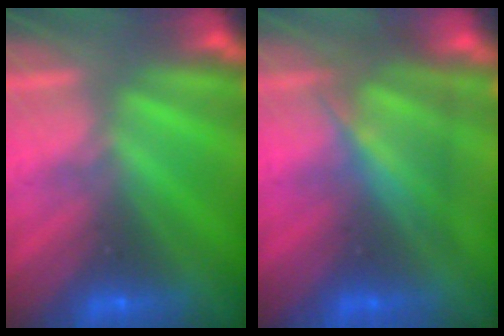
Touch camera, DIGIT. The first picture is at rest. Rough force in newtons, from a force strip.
{"total": 4.0}